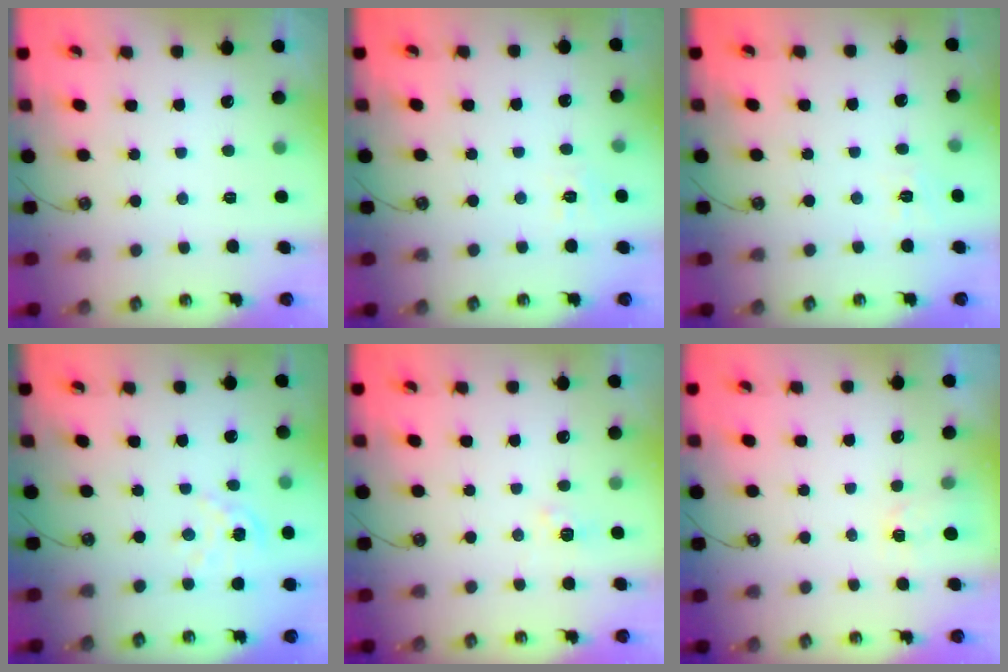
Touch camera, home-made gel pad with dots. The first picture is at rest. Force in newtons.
{"total": 6.9, "press": 6.9, "slide": 0.7}
{"total": 4.8, "press": 4.8, "slide": 0.6}
{"total": 2.5, "press": 2.5, "slide": 0.2}
{"total": 3.9, "press": 3.8, "slide": 0.6}
{"total": 1.8, "press": 1.8, "slide": 0.3}